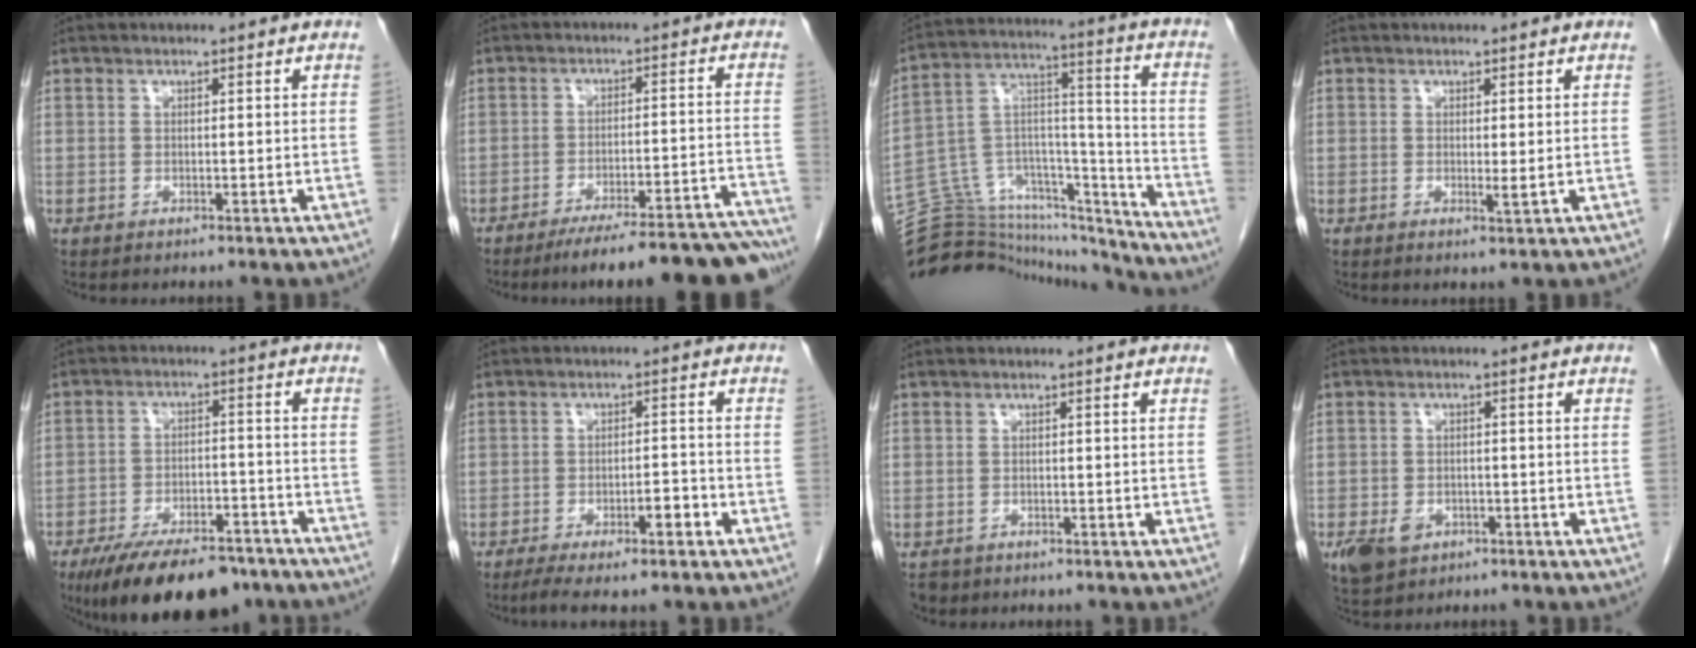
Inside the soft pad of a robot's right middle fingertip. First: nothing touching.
{"total": 19.1, "force": [-17.4, 1.2, 7.9], "torque": [-0.057, 0.014, -0.231]}
{"total": 26.0, "force": [-24.5, 6.4, 6.2], "torque": [-0.133, 0.052, -0.377]}
{"total": 1.1, "force": [0.3, -0.1, 1.0], "torque": [-0.022, -0.006, 0.007]}
{"total": 14.9, "force": [-11.5, 5.5, 7.7], "torque": [-0.118, 0.000, -0.179]}
{"total": 5.9, "force": [-3.6, 1.0, 4.6], "torque": [-0.085, -0.006, -0.057]}
{"total": 1.9, "force": [-1.3, 1.3, 0.2], "torque": [-0.012, -0.001, -0.020]}
{"total": 5.7, "force": [-3.0, 4.1, 2.6], "torque": [-0.049, -0.004, -0.042]}